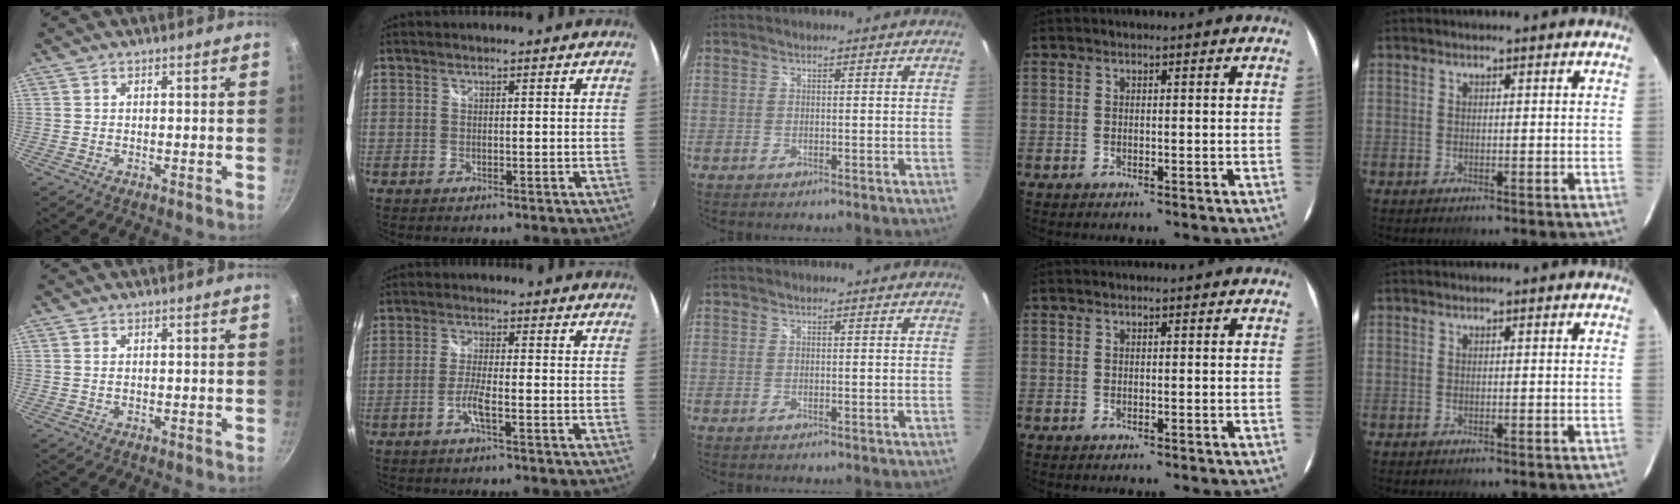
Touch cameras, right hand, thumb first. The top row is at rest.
{"thumb": {"total": 0.7, "force": [0.1, 0.3, 0.6], "torque": [-0.011, 0.000, 0.001]}, "index": {"total": 3.6, "force": [-1.7, 0.2, 3.2], "torque": [-0.071, -0.002, -0.036]}}